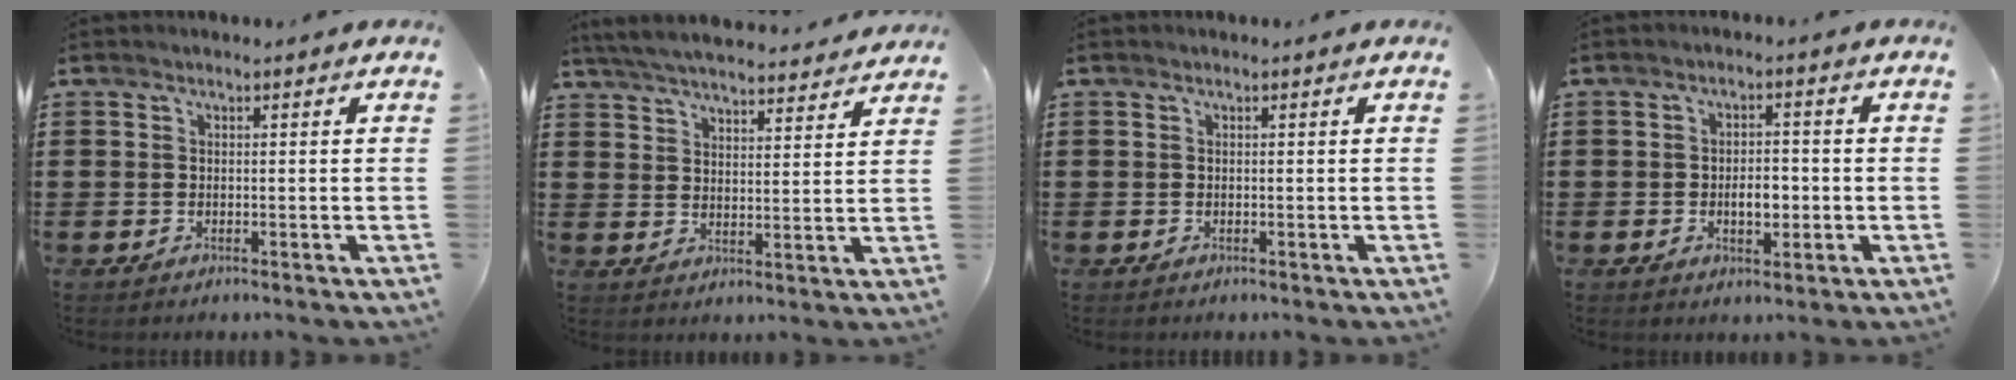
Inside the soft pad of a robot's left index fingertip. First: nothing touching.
{"total": 5.3, "force": [5.2, 0.2, 1.1], "torque": [-0.043, -0.025, 0.092]}
{"total": 0.0}
{"total": 3.9, "force": [-0.7, 2.0, 3.3], "torque": [-0.055, 0.000, -0.017]}